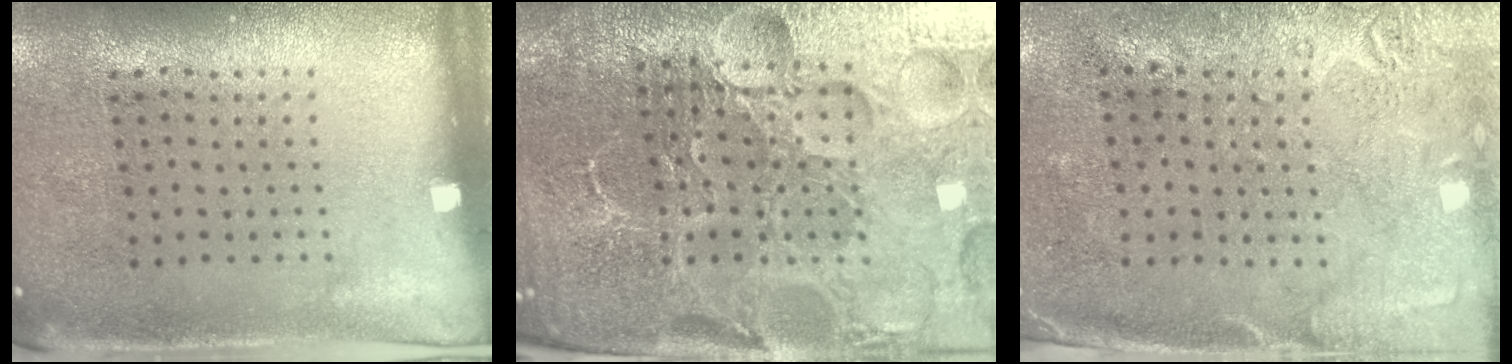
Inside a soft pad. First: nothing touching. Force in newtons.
{"total": 6.7, "press": 5.9, "slide": 3.2}
{"total": 2.7, "press": 2.2, "slide": 1.6}